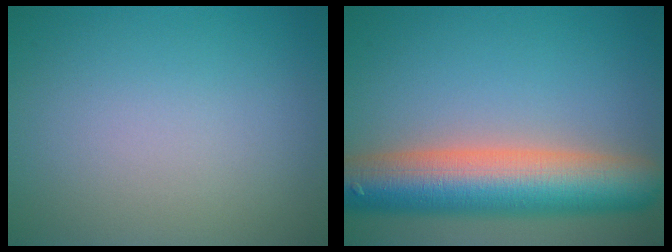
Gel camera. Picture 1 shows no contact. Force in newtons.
{"total": 10.8, "press": 10.8, "slide": 0.6}